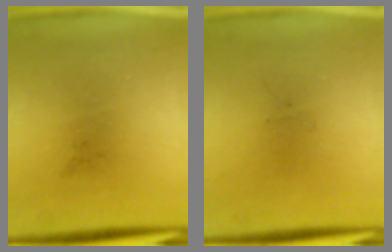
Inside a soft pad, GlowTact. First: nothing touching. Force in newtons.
{"total": 0.0}